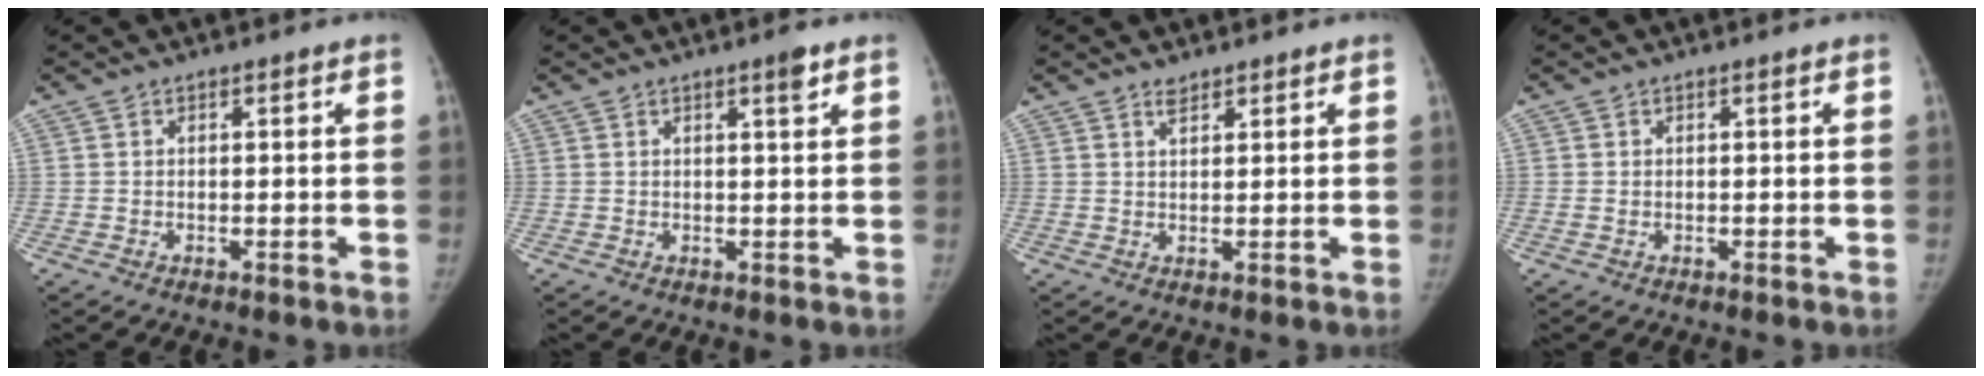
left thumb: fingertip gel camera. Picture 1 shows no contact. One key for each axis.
{"total": 2.0, "fx": 1.2, "fy": 0.1, "fz": 1.6, "tx": -0.025, "ty": -0.007, "tz": 0.019}
{"total": 1.7, "fx": 1.5, "fy": 0.7, "fz": 0.6, "tx": 0.000, "ty": -0.010, "tz": 0.023}
{"total": 0.6, "fx": -0.1, "fy": 0.5, "fz": 0.3, "tx": -0.008, "ty": 0.007, "tz": 0.001}